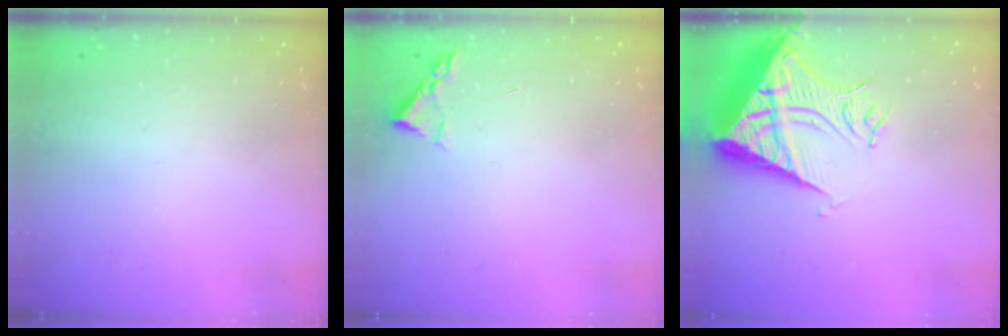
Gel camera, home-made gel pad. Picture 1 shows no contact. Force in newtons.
{"total": 2.2, "press": 2.2, "slide": 0.3}
{"total": 12.5, "press": 12.5, "slide": 1.2}